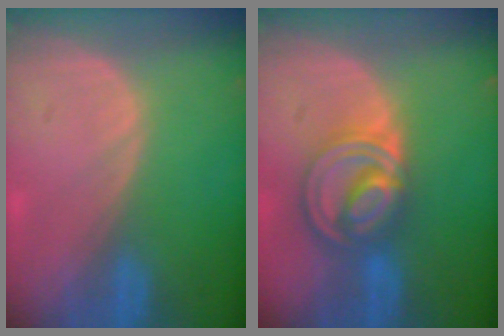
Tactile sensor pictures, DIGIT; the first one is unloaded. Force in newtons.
{"total": 8.6, "press": 7.2, "slide": 4.7}